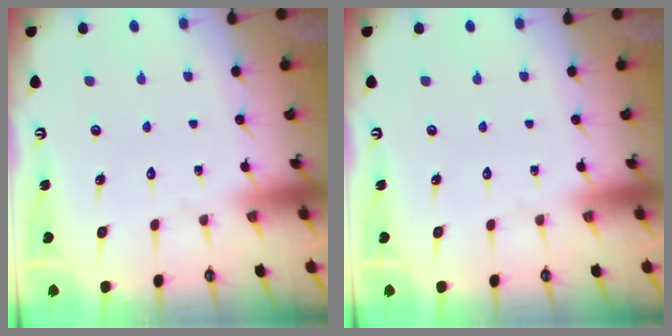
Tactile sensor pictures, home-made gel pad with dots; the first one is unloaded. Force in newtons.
{"total": 0.0}